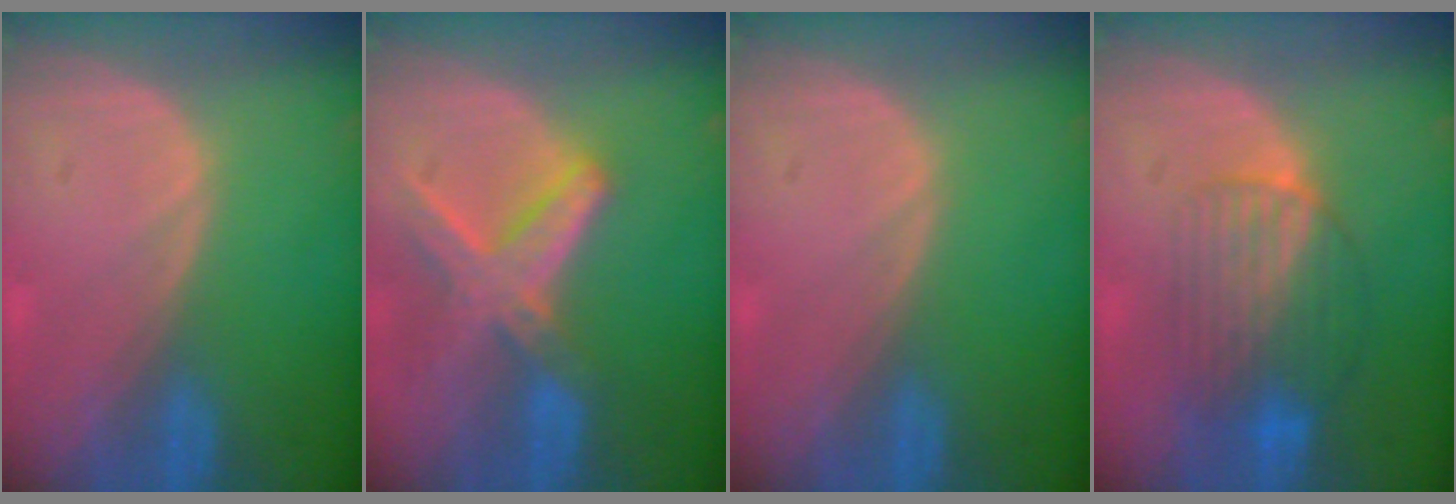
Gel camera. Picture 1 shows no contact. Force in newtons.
{"total": 8.2, "press": 7.1, "slide": 4.1}
{"total": 0.0}
{"total": 8.0, "press": 7.6, "slide": 2.7}